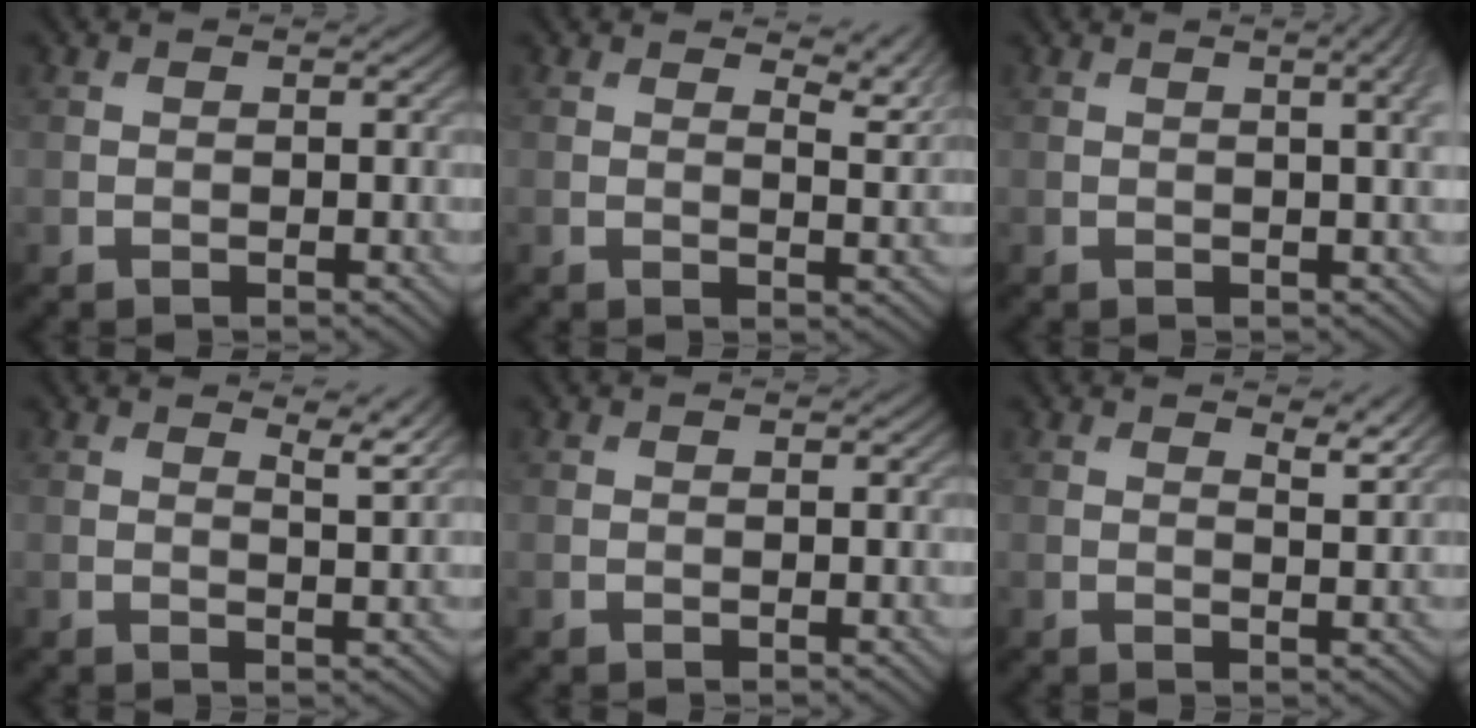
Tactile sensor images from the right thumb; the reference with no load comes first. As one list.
[{"total": 3.6, "force": [2.8, 1.0, 2.0], "torque": [-0.033, -0.007, 0.045]}, {"total": 3.6, "force": [1.0, 0.9, 3.3], "torque": [-0.040, 0.011, 0.008]}, {"total": 2.9, "force": [2.1, 0.5, 2.0], "torque": [-0.032, -0.005, 0.034]}, {"total": 0.0}, {"total": 2.5, "force": [1.9, 0.5, 1.5], "torque": [-0.024, -0.007, 0.032]}]